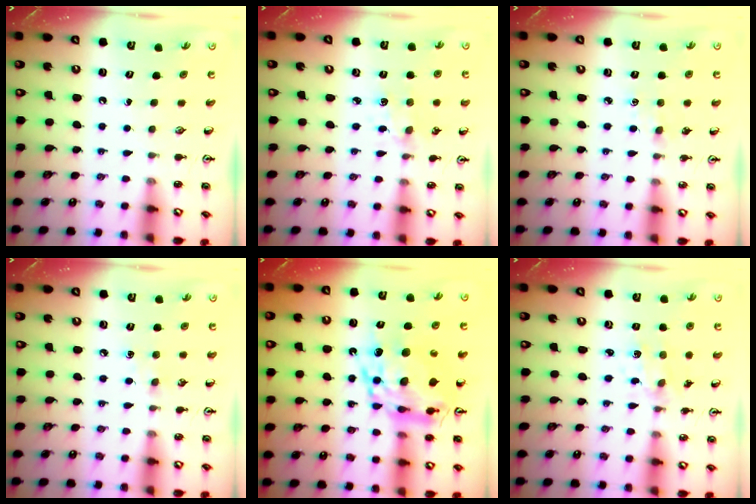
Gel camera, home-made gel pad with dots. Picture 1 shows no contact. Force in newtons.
{"total": 2.8, "press": 2.7, "slide": 0.4}
{"total": 1.9, "press": 1.9, "slide": 0.3}
{"total": 4.3, "press": 4.3, "slide": 0.6}
{"total": 16.2, "press": 16.1, "slide": 1.4}
{"total": 1.9, "press": 1.9, "slide": 0.5}